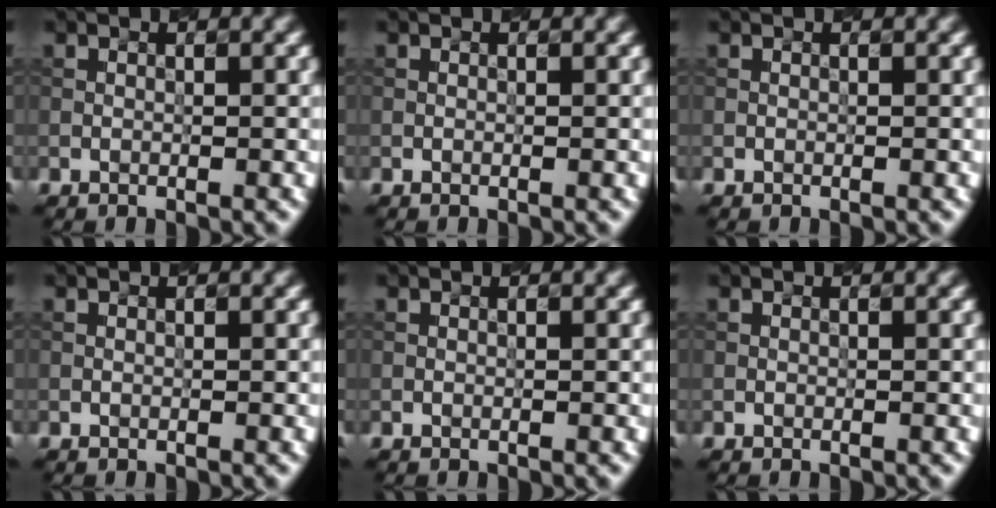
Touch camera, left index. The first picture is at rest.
{"total": 0.0}
{"total": 0.0}
{"total": 0.0}
{"total": 0.0}
{"total": 0.0}